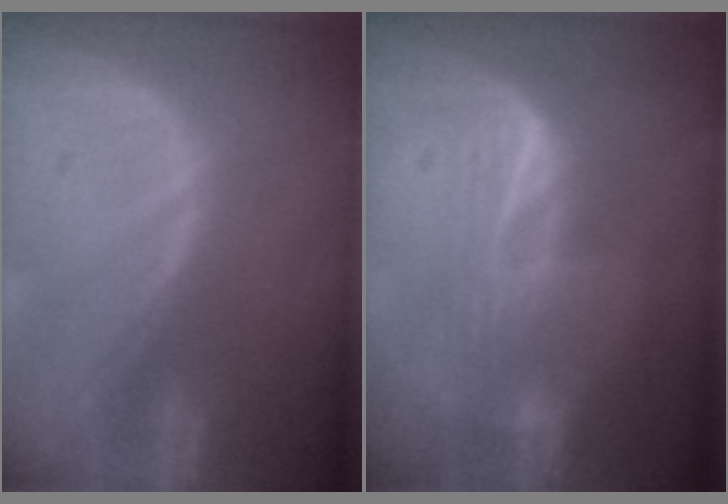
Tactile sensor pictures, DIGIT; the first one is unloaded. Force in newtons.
{"total": 5.9, "press": 5.4, "slide": 2.3}